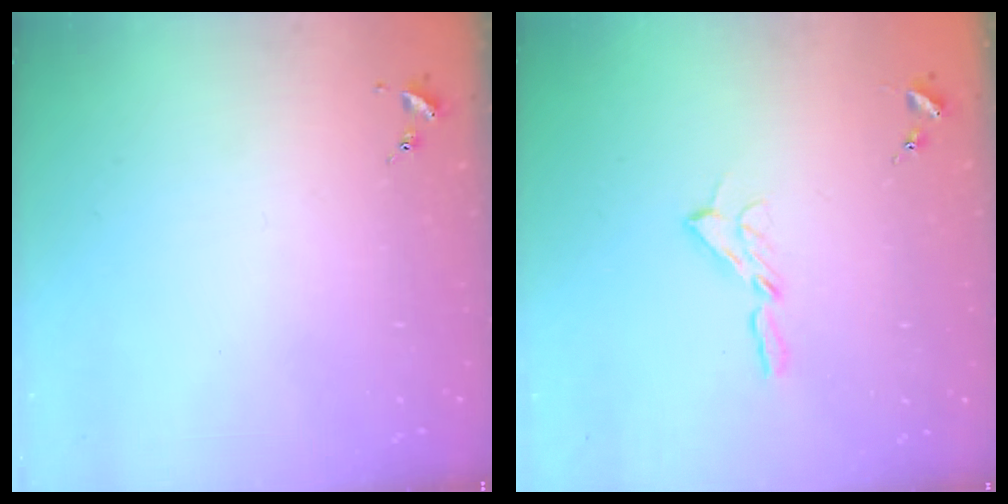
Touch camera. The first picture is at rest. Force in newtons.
{"total": 3.7, "press": 3.7, "slide": 0.3}